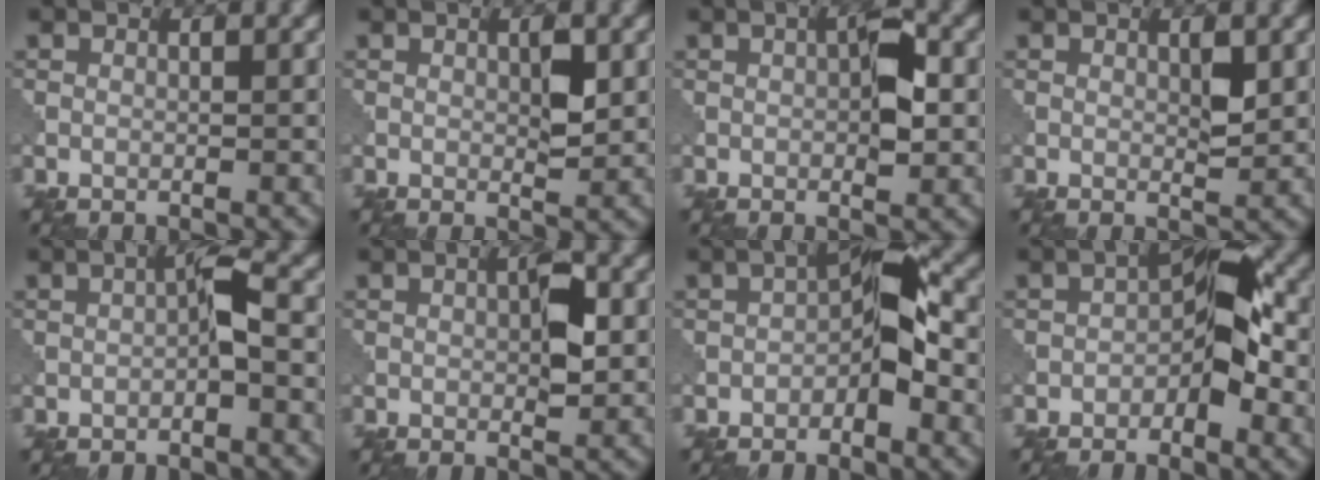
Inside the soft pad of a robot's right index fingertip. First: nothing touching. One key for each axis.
{"total": 2.2, "fx": 0.3, "fy": 0.8, "fz": 2.0, "tx": -0.031, "ty": -0.003, "tz": 0.006}
{"total": 3.2, "fx": 0.0, "fy": 1.1, "fz": 3.0, "tx": -0.046, "ty": 0.003, "tz": -0.002}
{"total": 1.9, "fx": 0.4, "fy": 0.7, "fz": 1.7, "tx": -0.025, "ty": -0.004, "tz": 0.008}
{"total": 2.1, "fx": -0.5, "fy": 0.4, "fz": 2.0, "tx": -0.036, "ty": 0.010, "tz": -0.011}
{"total": 2.8, "fx": 0.2, "fy": 1.0, "fz": 2.7, "tx": -0.042, "ty": -0.001, "tz": 0.002}
{"total": 5.8, "fx": -1.4, "fy": 2.5, "fz": 5.0, "tx": -0.069, "ty": 0.015, "tz": -0.037}
{"total": 6.3, "fx": -1.5, "fy": 3.0, "fz": 5.3, "tx": -0.069, "ty": 0.013, "tz": -0.036}